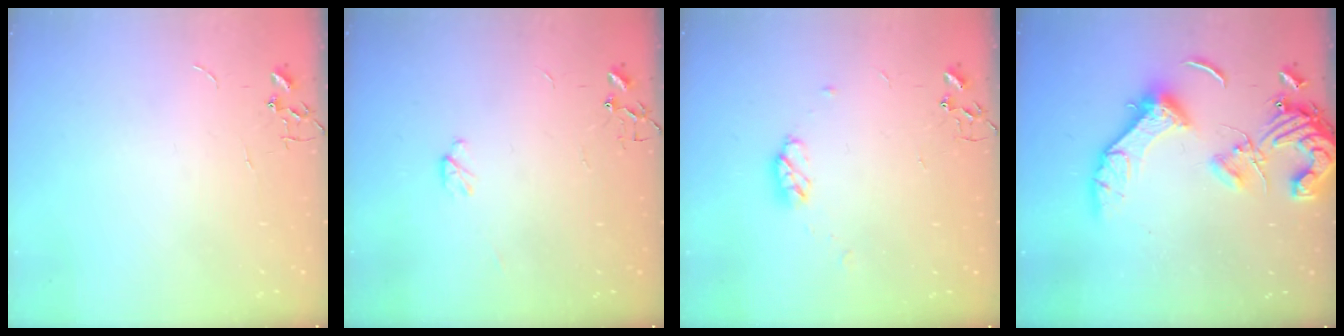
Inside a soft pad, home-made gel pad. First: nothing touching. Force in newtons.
{"total": 3.5, "press": 3.4, "slide": 0.6}
{"total": 6.5, "press": 6.4, "slide": 0.9}
{"total": 17.1, "press": 17.0, "slide": 2.2}